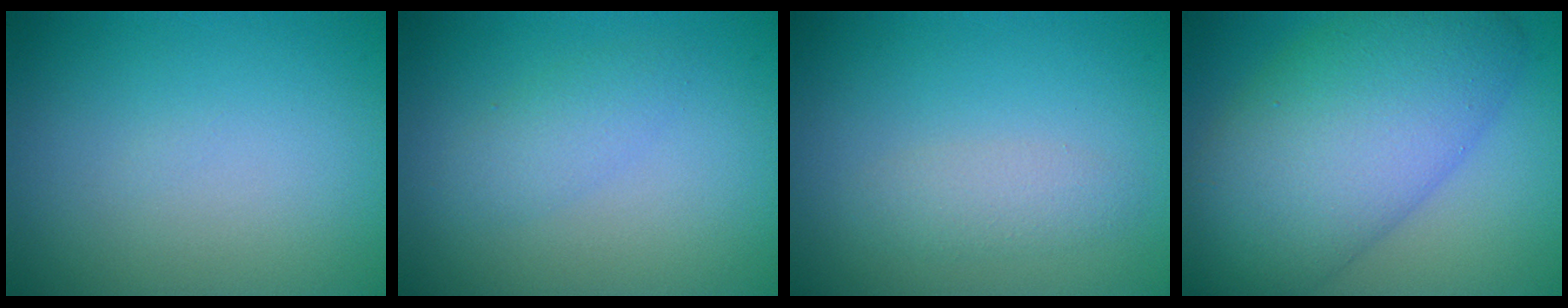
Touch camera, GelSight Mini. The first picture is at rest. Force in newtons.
{"total": 1.7, "press": 1.7, "slide": 0.0}
{"total": 1.7, "press": 1.7, "slide": 0.1}
{"total": 11.1, "press": 11.1, "slide": 0.3}